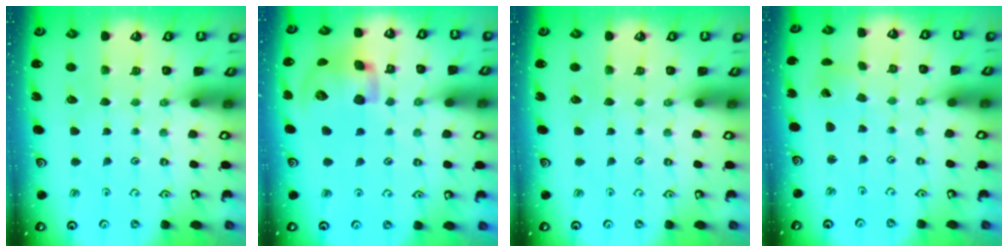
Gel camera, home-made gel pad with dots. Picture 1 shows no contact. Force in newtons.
{"total": 16.7, "press": 16.6, "slide": 2.4}
{"total": 0.0}
{"total": 0.9, "press": 0.9, "slide": 0.0}